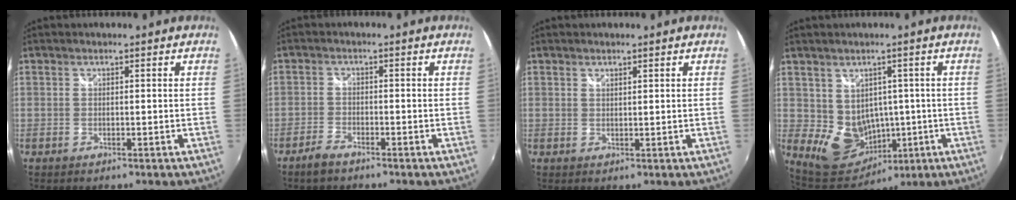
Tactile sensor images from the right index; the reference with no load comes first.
{"total": 3.3, "force": [-2.7, 1.0, 1.5], "torque": [-0.050, -0.002, -0.057]}
{"total": 0.8, "force": [0.7, 0.3, 0.3], "torque": [-0.004, 0.000, 0.012]}
{"total": 9.1, "force": [-0.4, 8.3, 3.8], "torque": [-0.082, -0.004, 0.018]}